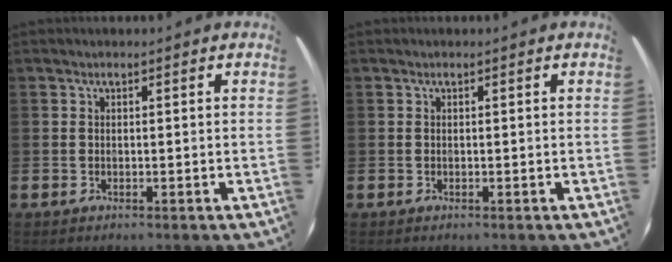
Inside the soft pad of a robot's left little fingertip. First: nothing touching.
{"total": 0.0}